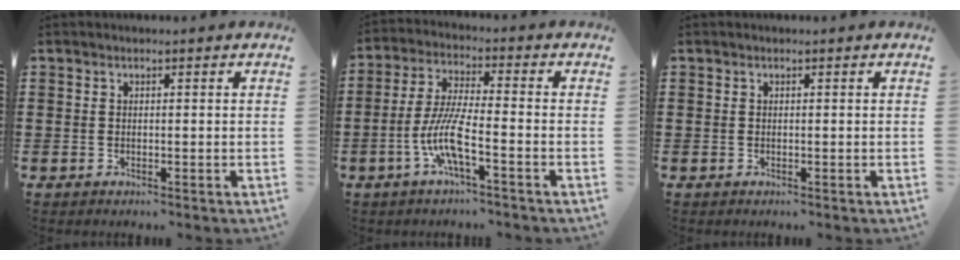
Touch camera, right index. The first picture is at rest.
{"total": 8.2, "force": [-3.5, 1.4, 7.2], "torque": [-0.168, -0.013, -0.075]}
{"total": 0.0}